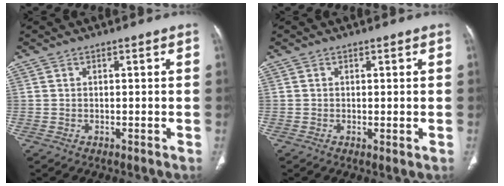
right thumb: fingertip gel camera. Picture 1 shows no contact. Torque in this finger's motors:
{"motor_torque": [-0.13, 0.09, -0.27, 0.17, -0.02]}